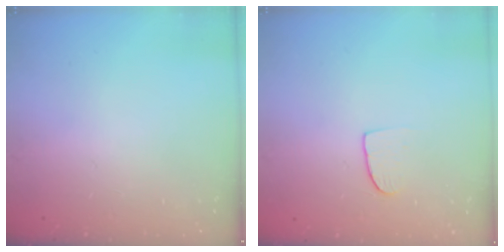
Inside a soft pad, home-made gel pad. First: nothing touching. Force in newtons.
{"total": 6.4, "press": 6.3, "slide": 0.4}